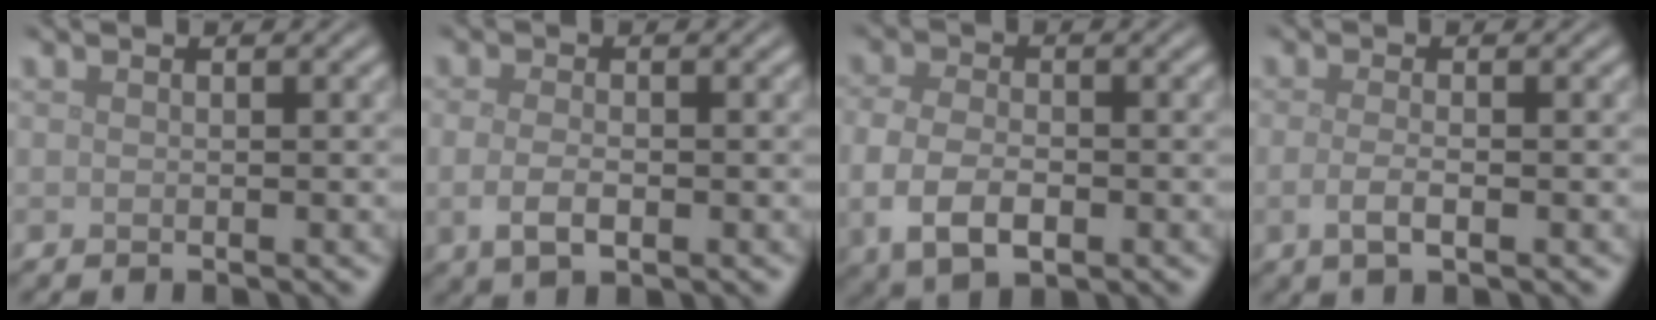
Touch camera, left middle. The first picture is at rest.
{"total": 2.4, "force": [-0.5, 1.2, 2.1], "torque": [-0.045, -0.006, -0.010]}
{"total": 4.7, "force": [-1.2, 2.9, 3.5], "torque": [-0.077, -0.010, -0.025]}
{"total": 2.1, "force": [-0.5, 0.7, 1.9], "torque": [-0.037, -0.003, -0.014]}